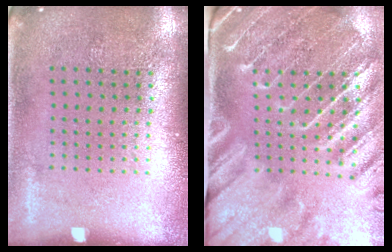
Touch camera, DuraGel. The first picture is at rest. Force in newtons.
{"total": 4.0, "press": 3.3, "slide": 2.3}